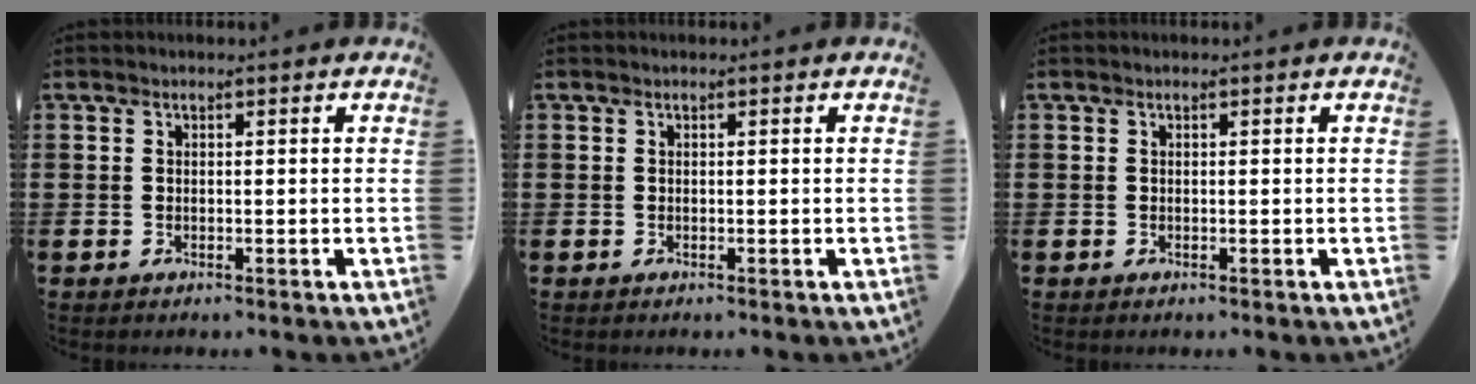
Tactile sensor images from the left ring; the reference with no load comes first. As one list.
[{"total": 0.0}, {"total": 0.0}]